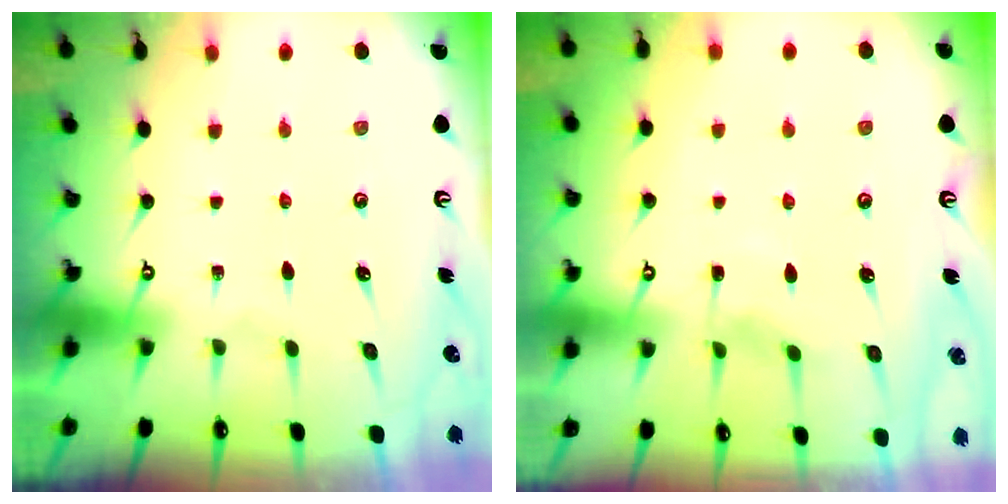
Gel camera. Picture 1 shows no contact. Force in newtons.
{"total": 3.8, "press": 3.7, "slide": 0.6}